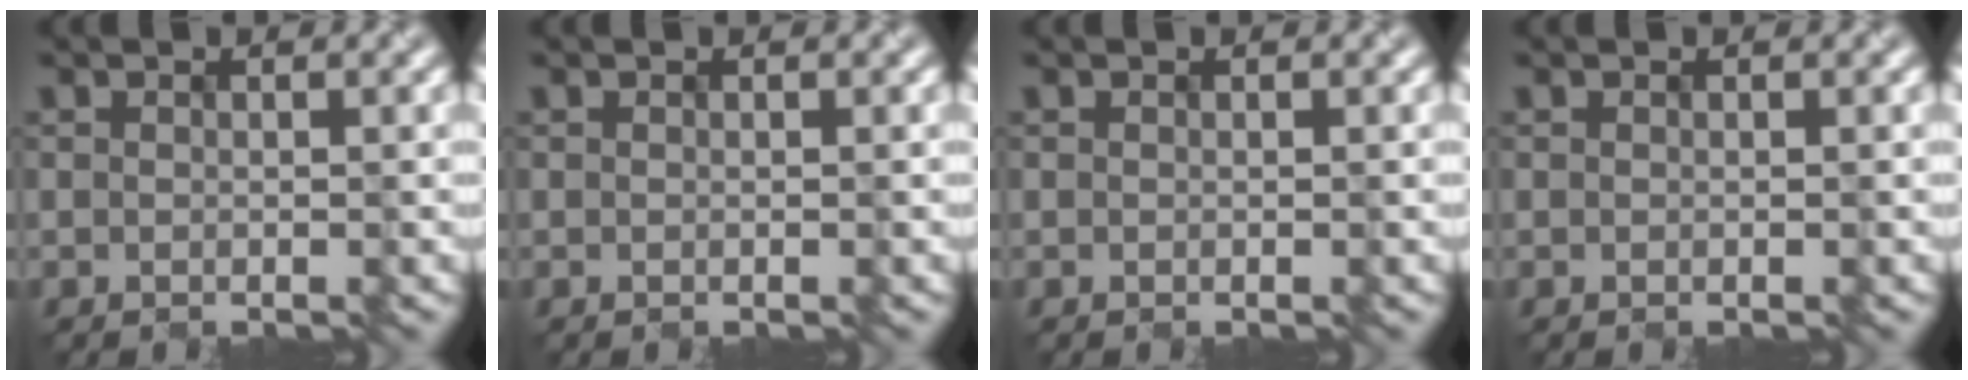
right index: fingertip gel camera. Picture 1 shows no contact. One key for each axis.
{"total": 0.0}
{"total": 0.0}
{"total": 0.0}